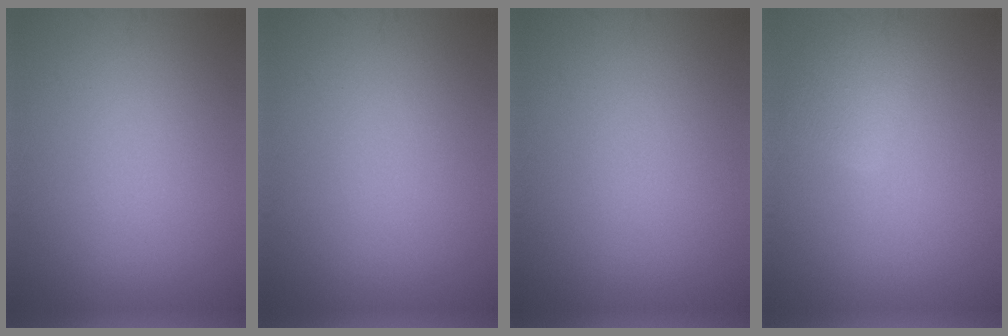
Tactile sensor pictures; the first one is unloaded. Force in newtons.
{"total": 0.0}
{"total": 0.0}
{"total": 2.6, "press": 2.6, "slide": 0.2}